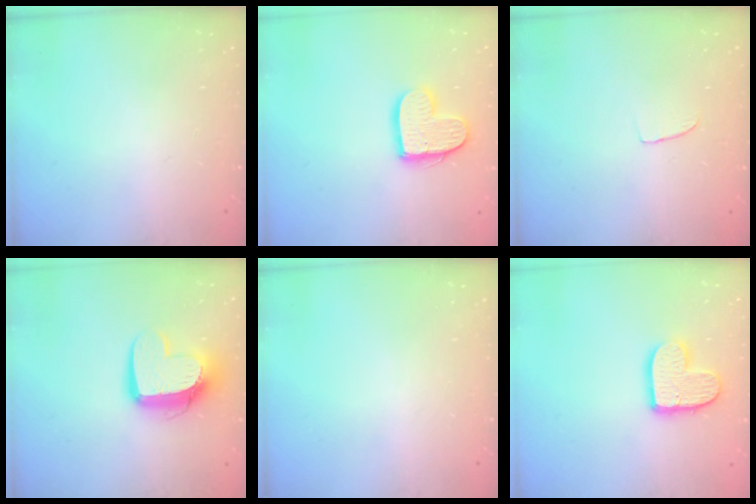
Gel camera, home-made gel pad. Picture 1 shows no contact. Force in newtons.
{"total": 13.4, "press": 13.3, "slide": 1.2}
{"total": 2.5, "press": 2.5, "slide": 0.1}
{"total": 12.2, "press": 12.2, "slide": 1.2}
{"total": 0.0}
{"total": 11.1, "press": 11.1, "slide": 0.5}